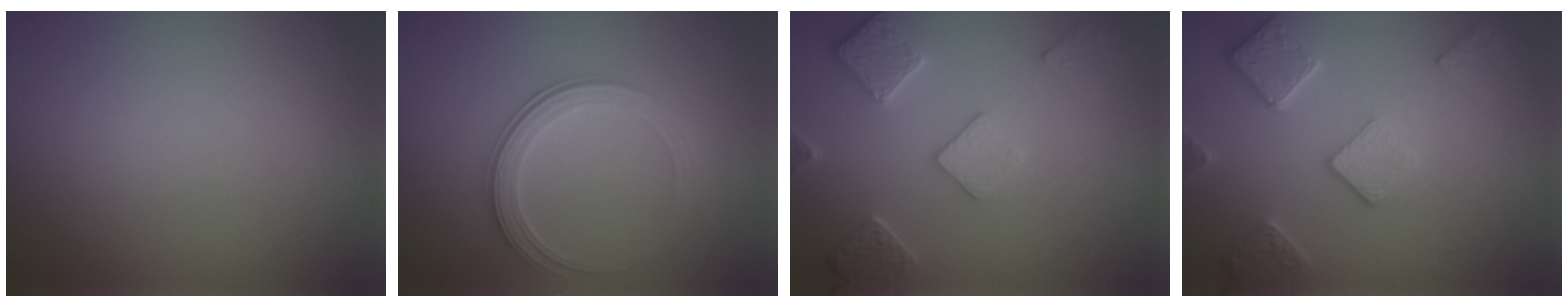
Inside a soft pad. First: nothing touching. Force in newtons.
{"total": 2.8, "press": 2.2, "slide": 1.8}
{"total": 3.7, "press": 3.6, "slide": 0.8}
{"total": 5.1, "press": 3.9, "slide": 3.3}